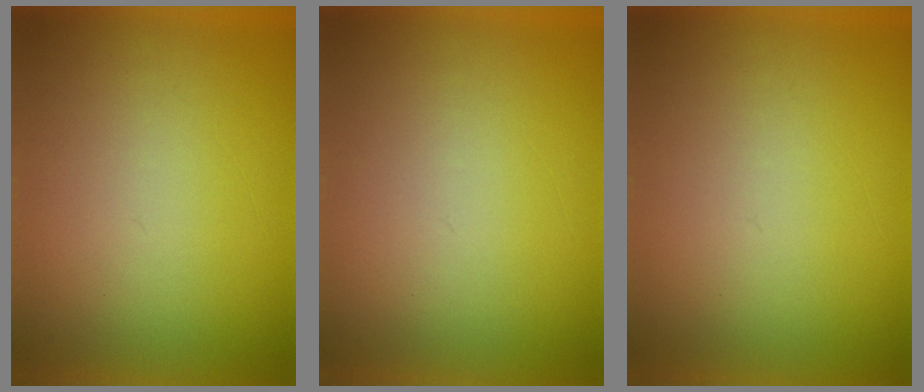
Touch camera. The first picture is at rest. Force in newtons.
{"total": 1.0}
{"total": 0.0}